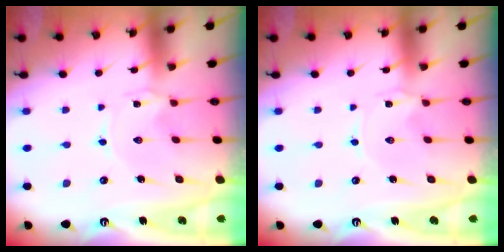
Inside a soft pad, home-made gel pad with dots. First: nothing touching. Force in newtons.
{"total": 0.0}